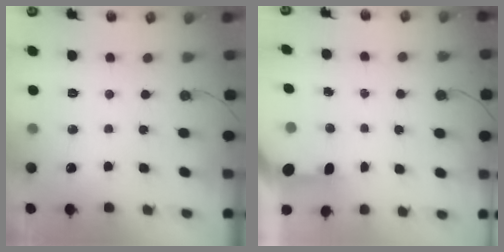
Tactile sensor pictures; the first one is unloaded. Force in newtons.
{"total": 3.5, "press": 3.5, "slide": 0.4}